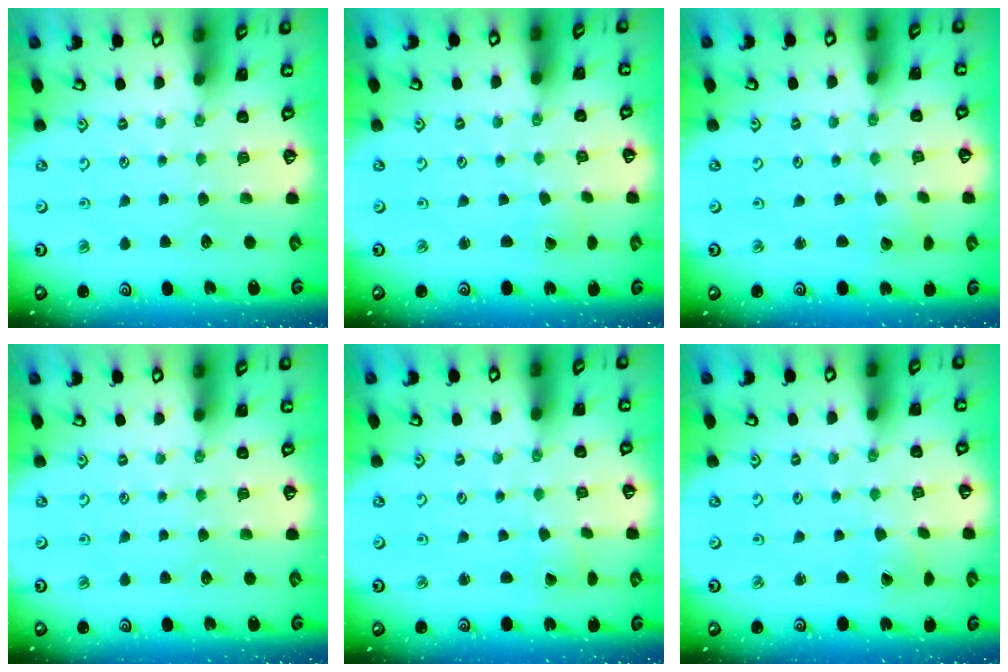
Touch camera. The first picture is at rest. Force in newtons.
{"total": 0.0}
{"total": 1.7, "press": 1.7, "slide": 0.1}
{"total": 0.0}
{"total": 1.7, "press": 1.7, "slide": 0.1}
{"total": 1.3, "press": 1.2, "slide": 0.4}